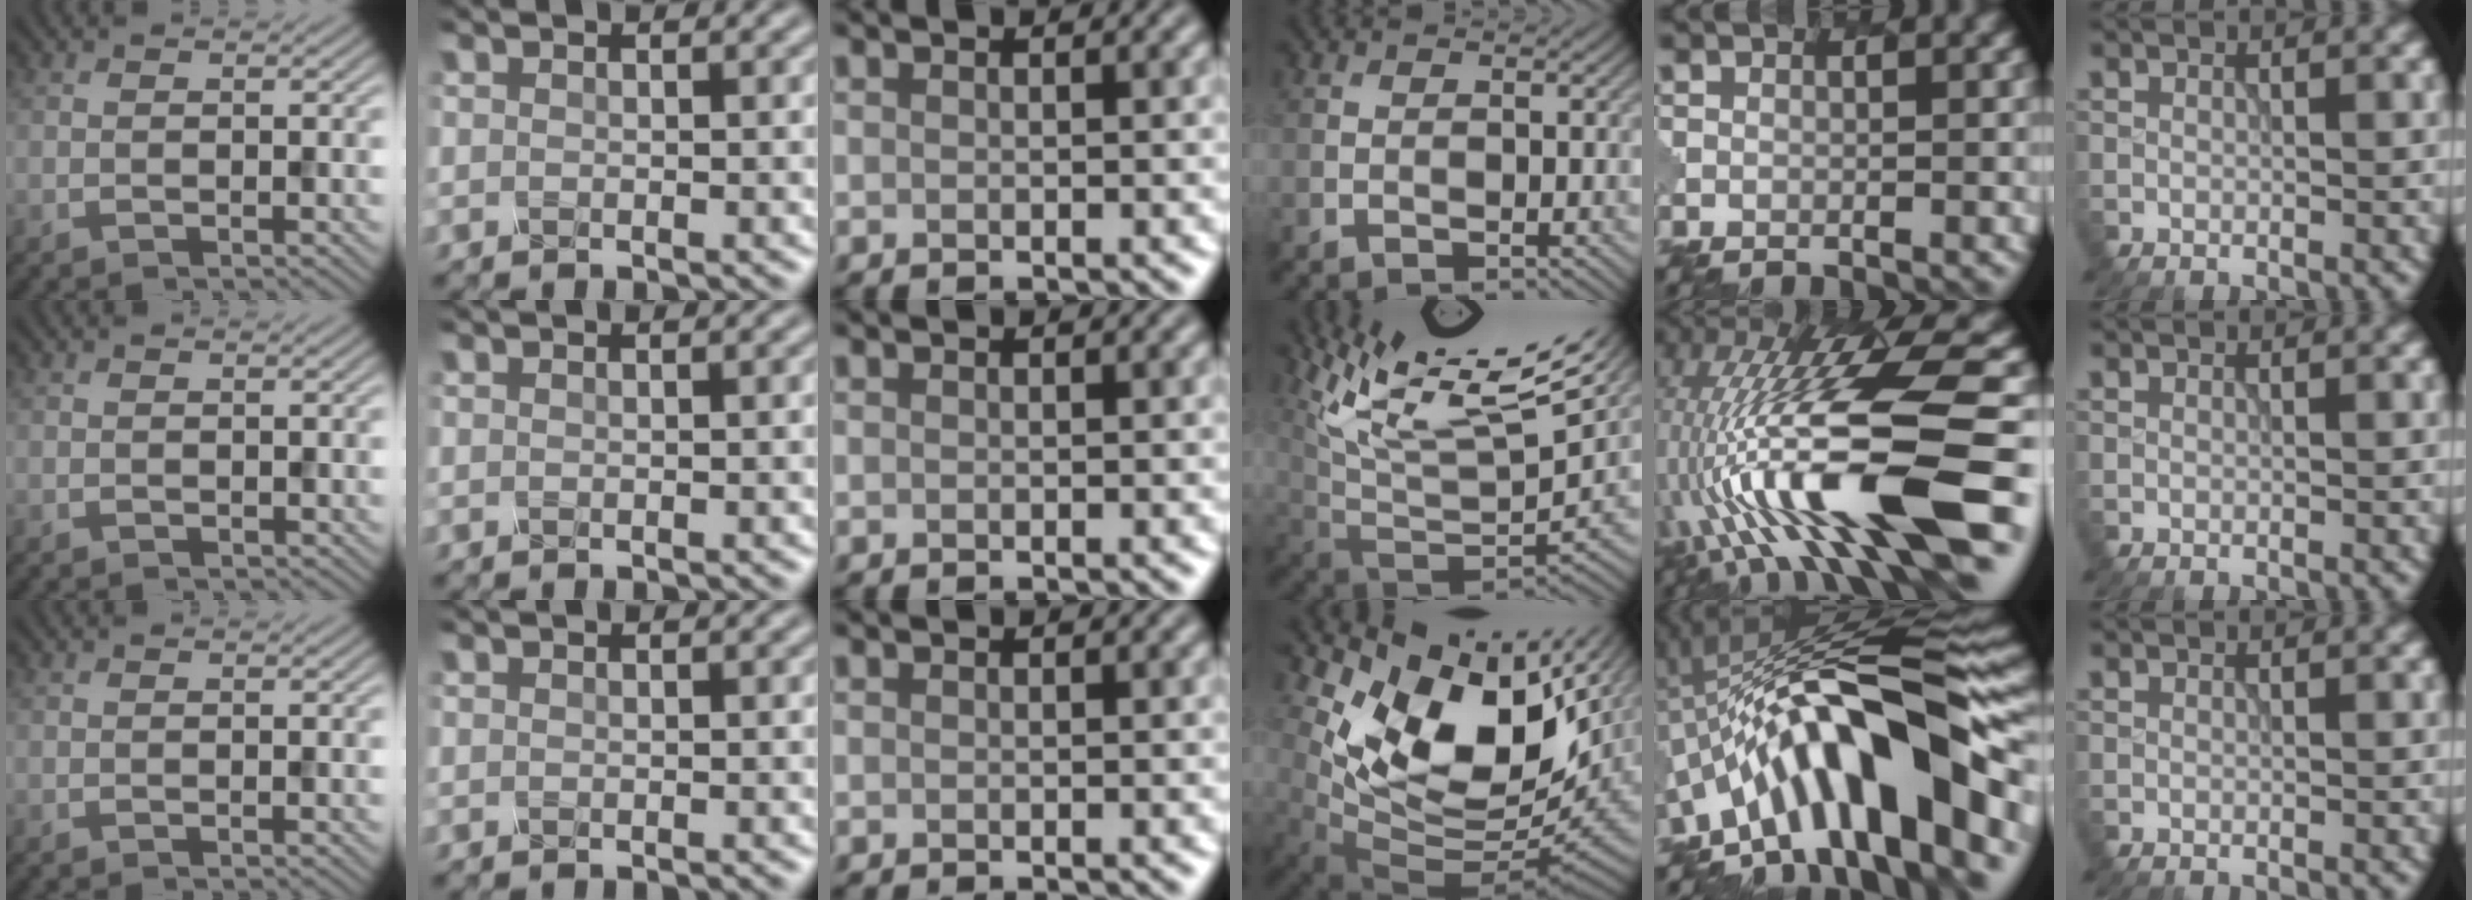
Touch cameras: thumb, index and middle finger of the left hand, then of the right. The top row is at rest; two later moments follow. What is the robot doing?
{"motion": "unscrew", "object": "spray bottle"}